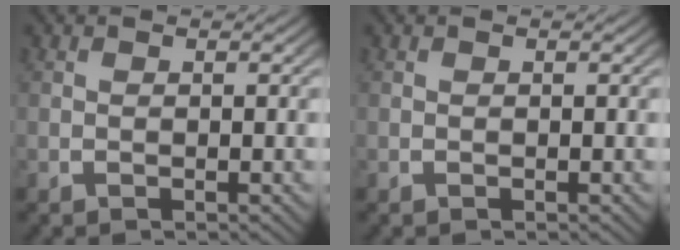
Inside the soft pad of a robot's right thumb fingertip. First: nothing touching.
{"total": 0.0}